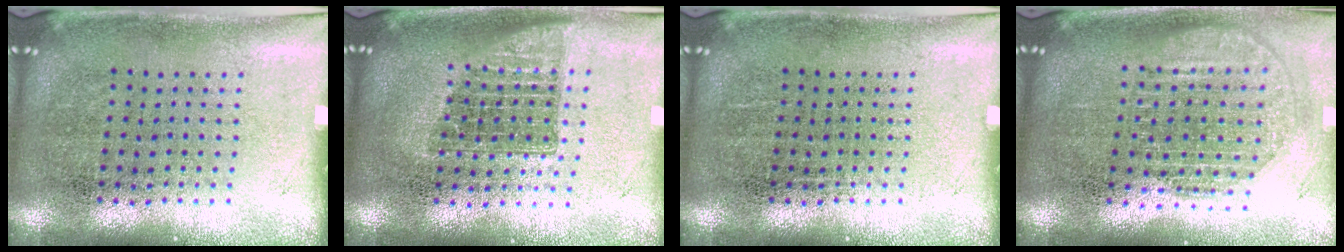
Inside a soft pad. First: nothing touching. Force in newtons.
{"total": 1.4, "press": 1.1, "slide": 0.8}
{"total": 0.0}
{"total": 1.9, "press": 1.5, "slide": 1.0}